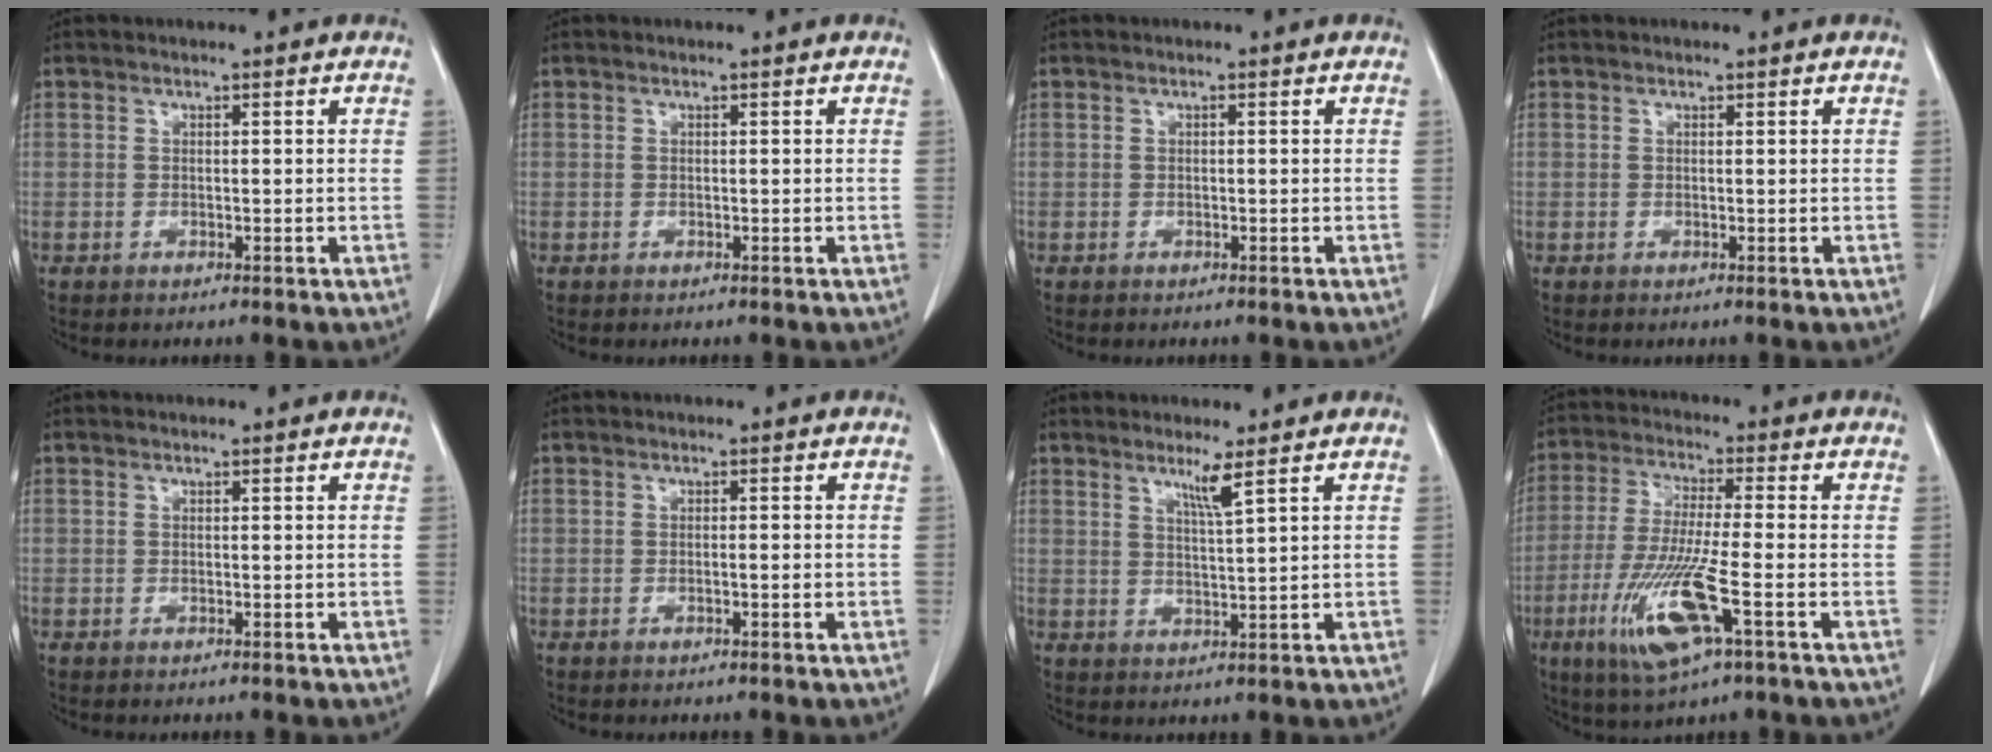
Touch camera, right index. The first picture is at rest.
{"total": 0.0}
{"total": 0.0}
{"total": 0.0}
{"total": 0.0}
{"total": 0.9, "force": [-0.3, 0.1, 0.9], "torque": [-0.015, 0.001, -0.002]}
{"total": 3.2, "force": [2.0, -0.9, 2.3], "torque": [-0.043, -0.013, 0.040]}
{"total": 12.4, "force": [-4.8, 0.8, 11.4], "torque": [-0.238, -0.028, -0.089]}